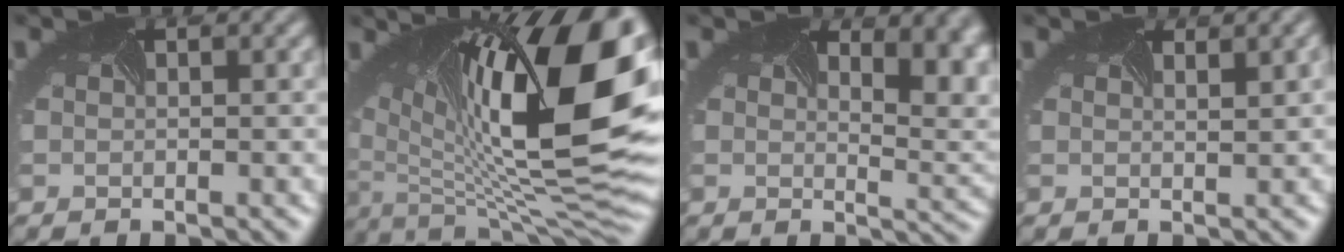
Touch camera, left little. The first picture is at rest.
{"total": 16.8, "force": [3.3, 7.0, 14.9], "torque": [-0.212, -0.004, 0.069]}
{"total": 9.4, "force": [4.2, 4.7, 6.9], "torque": [-0.062, 0.024, 0.057]}
{"total": 1.3, "force": [0.7, 0.4, 1.0], "torque": [0.006, 0.009, -0.009]}